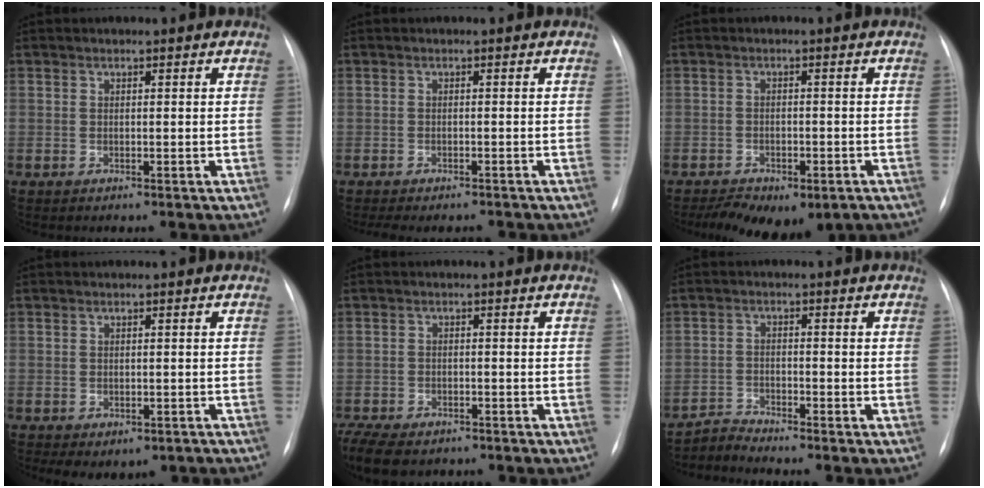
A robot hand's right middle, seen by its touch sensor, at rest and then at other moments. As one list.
[{"total": 5.7, "force": [-5.2, 1.6, 1.8], "torque": [-0.014, 0.000, -0.066]}, {"total": 10.4, "force": [-7.0, 5.2, 5.7], "torque": [-0.089, 0.004, -0.094]}, {"total": 4.5, "force": [-2.9, 2.7, 2.1], "torque": [-0.022, 0.007, -0.030]}, {"total": 12.6, "force": [-8.7, 6.8, 6.1], "torque": [-0.154, -0.013, -0.121]}, {"total": 2.8, "force": [-2.5, -0.6, -0.9], "torque": [0.022, -0.019, -0.049]}]